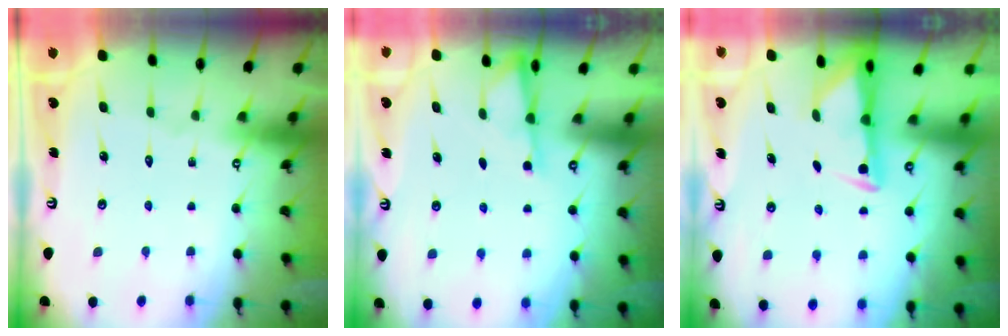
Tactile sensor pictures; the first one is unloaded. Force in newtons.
{"total": 2.4, "press": 2.4, "slide": 0.4}
{"total": 3.0, "press": 2.9, "slide": 0.6}